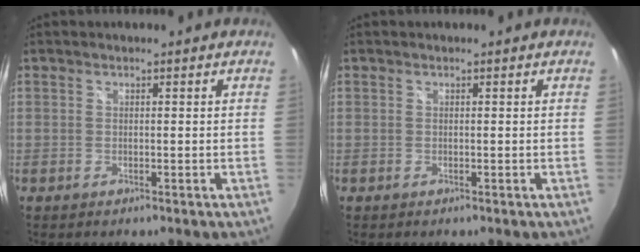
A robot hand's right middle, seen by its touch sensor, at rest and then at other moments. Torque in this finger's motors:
{"motor_torque": [-0.07, -0.07, 0.00, 0.01]}